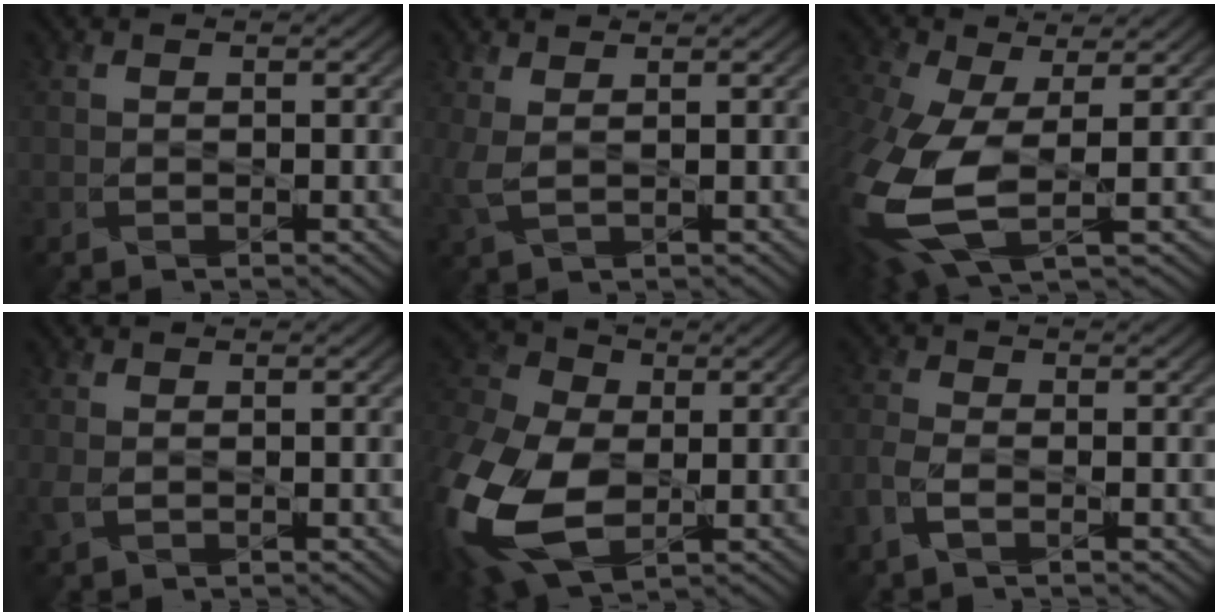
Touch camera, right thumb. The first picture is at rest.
{"total": 2.4, "force": [1.3, 0.6, 1.9], "torque": [-0.054, 0.004, 0.027]}
{"total": 13.3, "force": [-2.5, 6.8, 11.2], "torque": [-0.304, -0.039, -0.033]}
{"total": 1.2, "force": [0.1, 0.7, 1.0], "torque": [-0.035, -0.004, 0.004]}
{"total": 16.1, "force": [-3.2, 10.7, 11.7], "torque": [-0.316, -0.031, -0.058]}
{"total": 2.8, "force": [-1.4, 1.3, 2.0], "torque": [-0.059, -0.004, -0.035]}